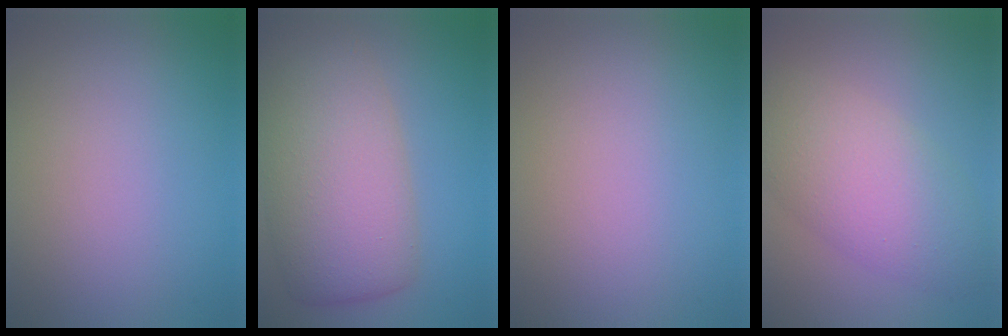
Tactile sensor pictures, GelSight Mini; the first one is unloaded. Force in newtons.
{"total": 9.7, "press": 9.7, "slide": 0.4}
{"total": 0.0}
{"total": 7.1, "press": 7.1, "slide": 0.4}